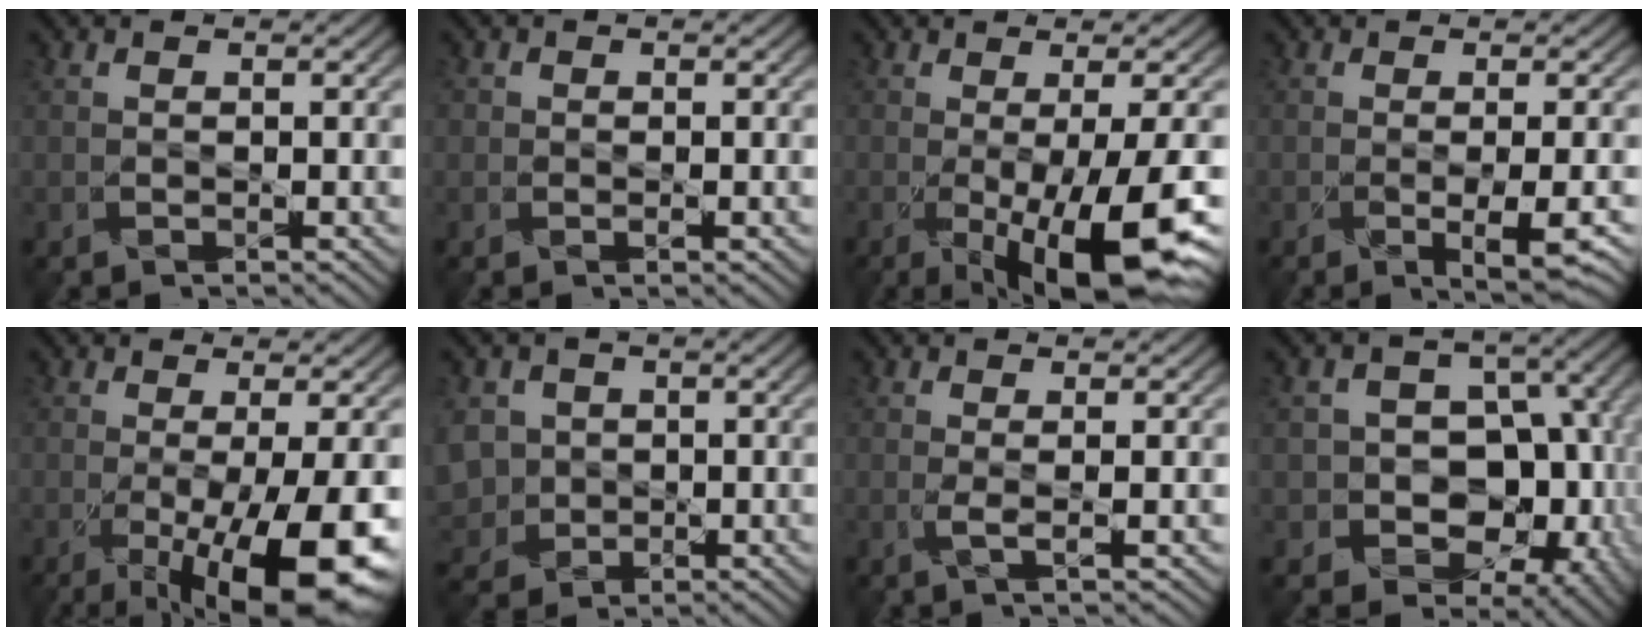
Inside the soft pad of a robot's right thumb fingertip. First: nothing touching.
{"total": 1.4, "force": [-0.2, 1.1, 0.8], "torque": [-0.007, 0.000, -0.005]}
{"total": 11.9, "force": [-4.5, 3.0, 10.6], "torque": [-0.185, -0.035, -0.054]}
{"total": 4.4, "force": [-2.0, 0.5, 3.9], "torque": [-0.067, -0.010, -0.026]}
{"total": 13.2, "force": [-5.1, 3.7, 11.5], "torque": [-0.201, -0.034, -0.064]}
{"total": 5.6, "force": [0.1, 5.2, 2.1], "torque": [-0.087, -0.013, -0.007]}
{"total": 1.6, "force": [-0.4, -0.4, 1.5], "torque": [-0.042, -0.004, -0.007]}
{"total": 14.1, "force": [-1.9, 11.4, 8.0], "torque": [-0.147, -0.020, -0.023]}